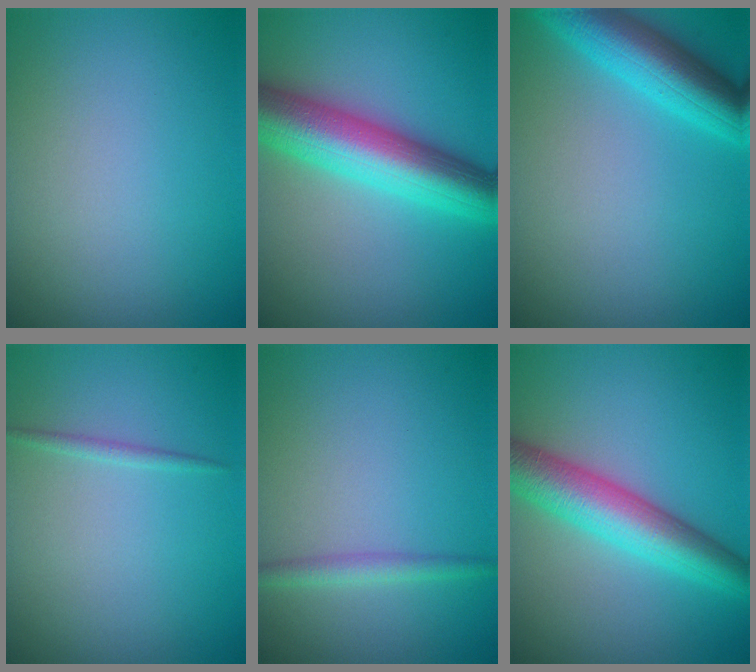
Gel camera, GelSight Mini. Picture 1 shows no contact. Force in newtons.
{"total": 9.2, "press": 9.2, "slide": 0.4}
{"total": 6.2, "press": 6.2, "slide": 0.3}
{"total": 0.8, "press": 0.8, "slide": 0.0}
{"total": 1.7, "press": 1.7, "slide": 0.1}
{"total": 6.7, "press": 6.7, "slide": 0.1}